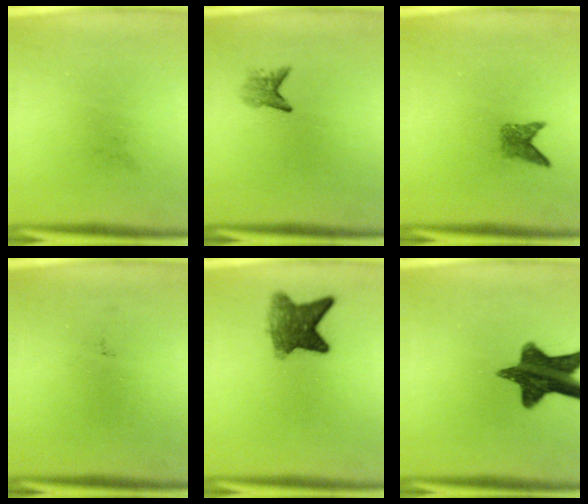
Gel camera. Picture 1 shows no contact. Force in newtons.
{"total": 2.0}
{"total": 2.1}
{"total": 0.0}
{"total": 6.5}
{"total": 13.0}